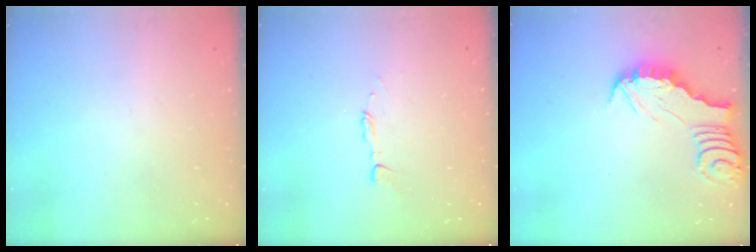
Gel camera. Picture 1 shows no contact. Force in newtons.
{"total": 2.7, "press": 2.7, "slide": 0.2}
{"total": 3.0, "press": 3.0, "slide": 0.3}